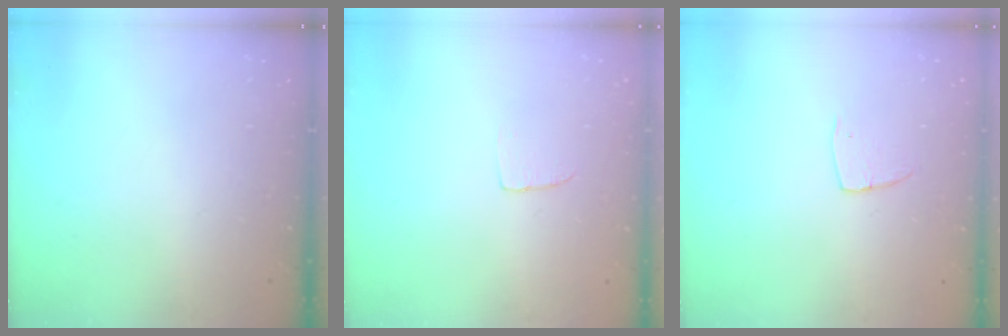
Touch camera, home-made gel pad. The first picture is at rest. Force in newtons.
{"total": 2.4, "press": 2.4, "slide": 0.1}
{"total": 4.8, "press": 4.8, "slide": 0.4}